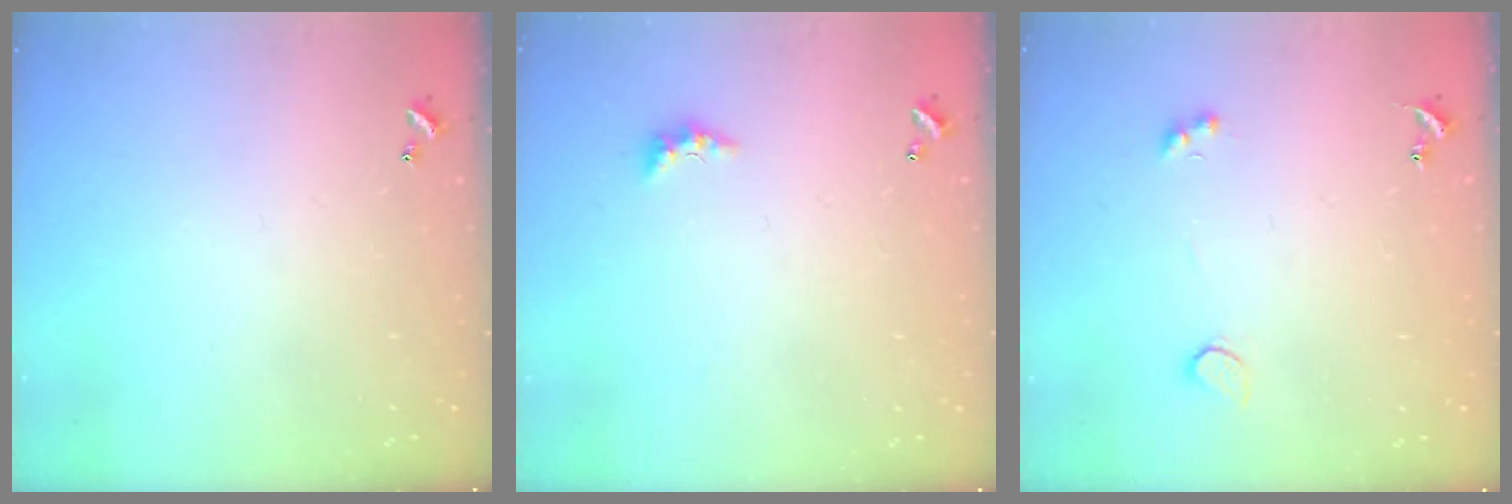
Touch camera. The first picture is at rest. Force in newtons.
{"total": 2.3, "press": 2.2, "slide": 0.7}
{"total": 2.1, "press": 1.9, "slide": 1.0}